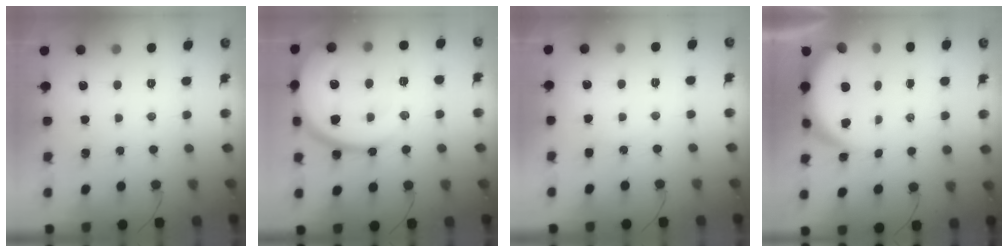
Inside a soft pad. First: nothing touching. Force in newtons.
{"total": 23.2, "press": 23.1, "slide": 2.2}
{"total": 3.7, "press": 3.7, "slide": 0.3}
{"total": 6.4, "press": 6.3, "slide": 0.8}